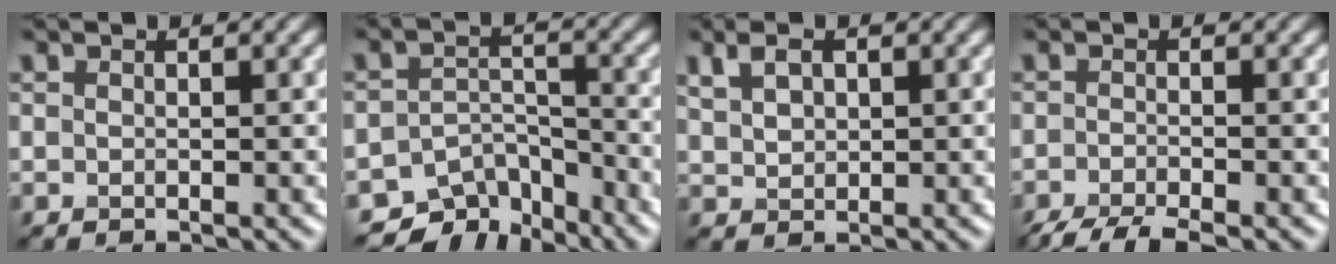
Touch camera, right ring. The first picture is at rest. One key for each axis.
{"total": 6.4, "fx": -5.2, "fy": 3.1, "fz": 1.8, "tx": -0.018, "ty": -0.014, "tz": -0.086}
{"total": 2.6, "fx": 1.3, "fy": 1.6, "fz": 1.6, "tx": -0.035, "ty": 0.002, "tz": 0.030}
{"total": 4.2, "fx": -3.4, "fy": 0.8, "fz": 2.4, "tx": -0.038, "ty": -0.007, "tz": -0.067}